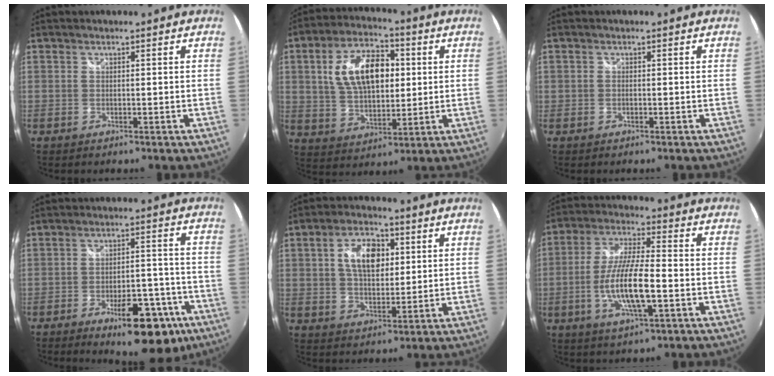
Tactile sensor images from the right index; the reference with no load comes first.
{"total": 14.7, "force": [2.9, 8.3, 11.9], "torque": [-0.218, 0.021, 0.055]}
{"total": 0.0}
{"total": 14.8, "force": [-8.4, 5.8, 10.7], "torque": [-0.150, 0.007, -0.101]}
{"total": 9.9, "force": [2.8, 5.9, 7.5], "torque": [-0.133, 0.019, 0.049]}
{"total": 12.5, "force": [-3.2, 2.8, 11.8], "torque": [-0.236, -0.006, -0.060]}